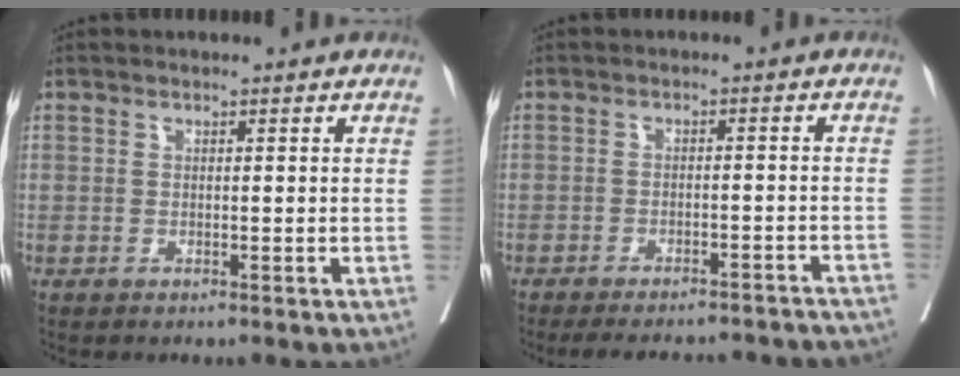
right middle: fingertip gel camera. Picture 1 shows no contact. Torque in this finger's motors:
{"motor_torque": [1.09, -1.05, 0.43, 0.07]}